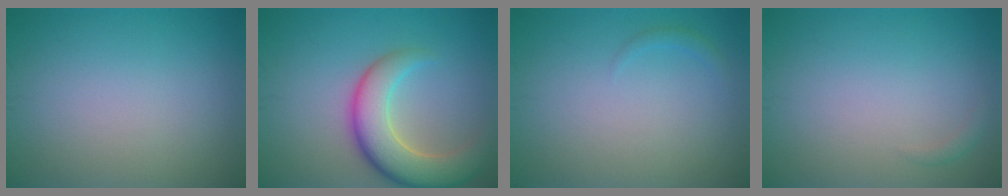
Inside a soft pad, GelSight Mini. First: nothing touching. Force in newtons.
{"total": 7.0, "press": 7.0, "slide": 0.5}
{"total": 0.7, "press": 0.7, "slide": 0.1}
{"total": 0.6, "press": 0.6, "slide": 0.1}